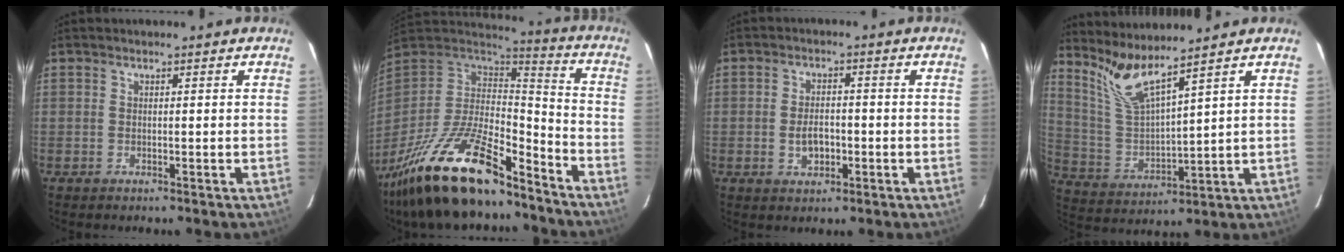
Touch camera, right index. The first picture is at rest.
{"total": 25.9, "force": [-18.2, 8.7, 16.3], "torque": [-0.318, -0.030, -0.305]}
{"total": 4.5, "force": [-1.1, 2.6, 3.4], "torque": [-0.067, 0.002, -0.014]}
{"total": 8.8, "force": [7.4, -0.2, 4.7], "torque": [-0.091, -0.015, 0.158]}